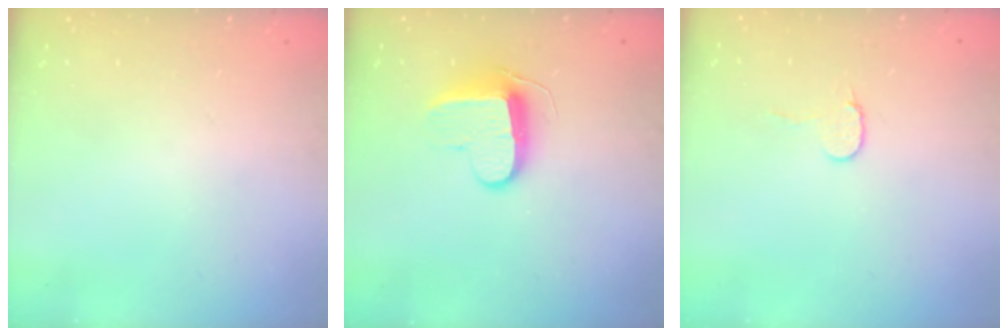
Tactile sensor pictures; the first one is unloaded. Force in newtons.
{"total": 9.9, "press": 9.9, "slide": 0.1}
{"total": 5.9, "press": 5.9, "slide": 0.5}